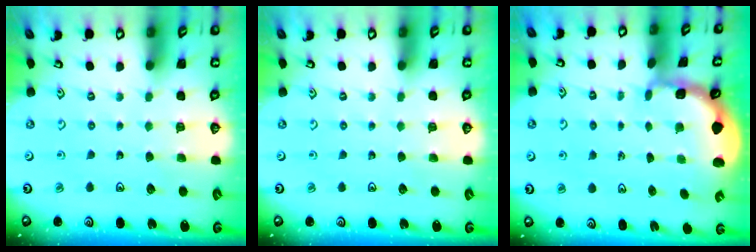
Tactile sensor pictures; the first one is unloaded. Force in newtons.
{"total": 0.0}
{"total": 1.8, "press": 1.8, "slide": 0.2}